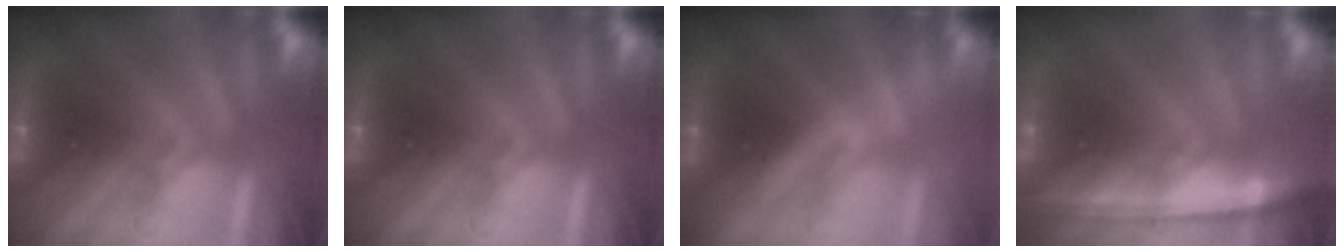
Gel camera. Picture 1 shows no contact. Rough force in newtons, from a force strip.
{"total": 0.0}
{"total": 2.2}
{"total": 1.3}